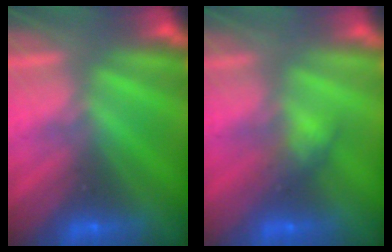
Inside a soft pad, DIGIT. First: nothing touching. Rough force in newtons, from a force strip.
{"total": 2.9}